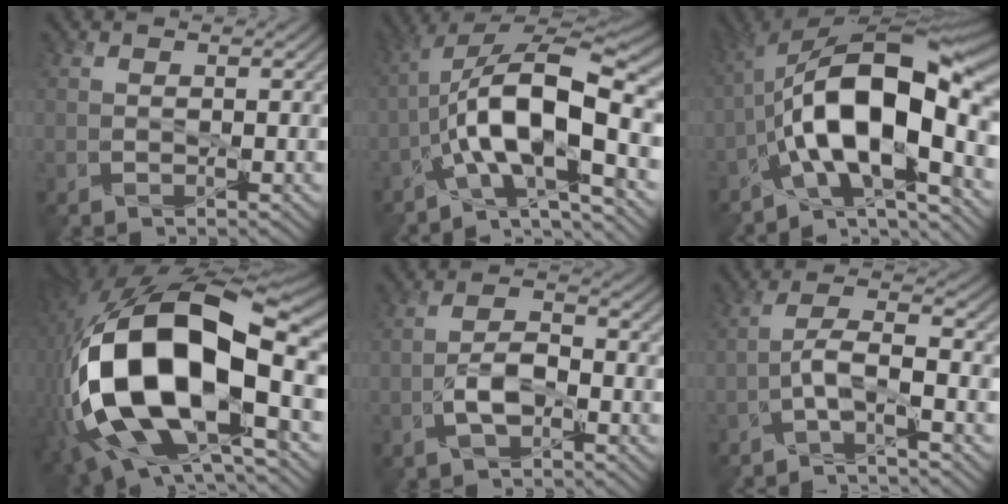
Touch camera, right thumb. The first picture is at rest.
{"total": 12.9, "force": [-4.0, 3.5, 11.8], "torque": [-0.204, 0.014, -0.076]}
{"total": 15.9, "force": [-4.3, 5.4, 14.3], "torque": [-0.228, 0.016, -0.080]}
{"total": 20.6, "force": [-2.9, 10.2, 17.7], "torque": [-0.403, -0.027, -0.022]}
{"total": 3.8, "force": [-1.9, 1.5, 2.9], "torque": [-0.054, 0.011, -0.036]}
{"total": 3.7, "force": [-2.5, 0.0, 2.7], "torque": [-0.052, 0.017, -0.052]}